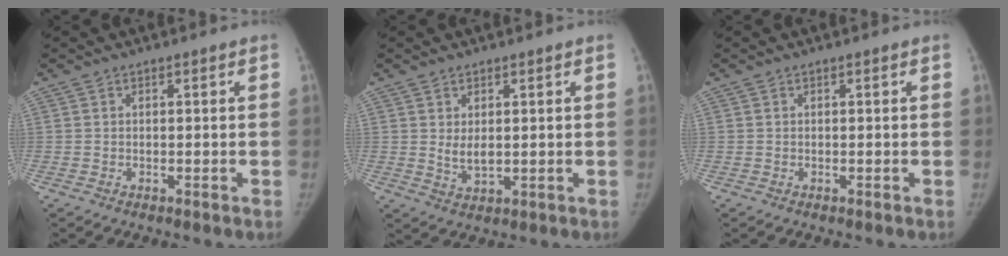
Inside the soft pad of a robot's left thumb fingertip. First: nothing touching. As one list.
[{"total": 3.6, "force": [0.7, 1.8, 3.0], "torque": [-0.049, -0.012, 0.020]}, {"total": 0.0}]